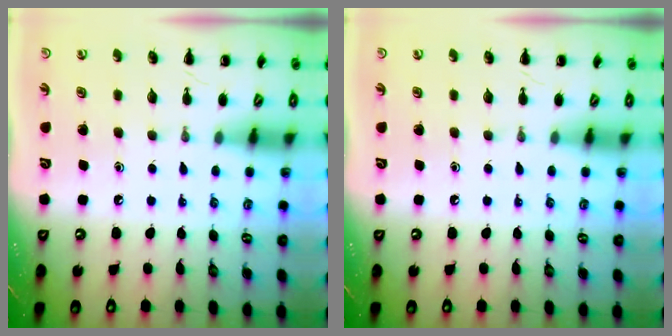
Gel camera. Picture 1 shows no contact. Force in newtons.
{"total": 0.0}